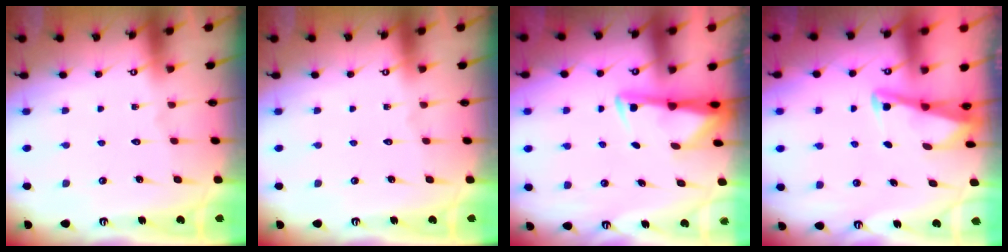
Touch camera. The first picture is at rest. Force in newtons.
{"total": 0.0}
{"total": 2.9, "press": 2.9, "slide": 0.5}
{"total": 2.8, "press": 2.8, "slide": 0.4}